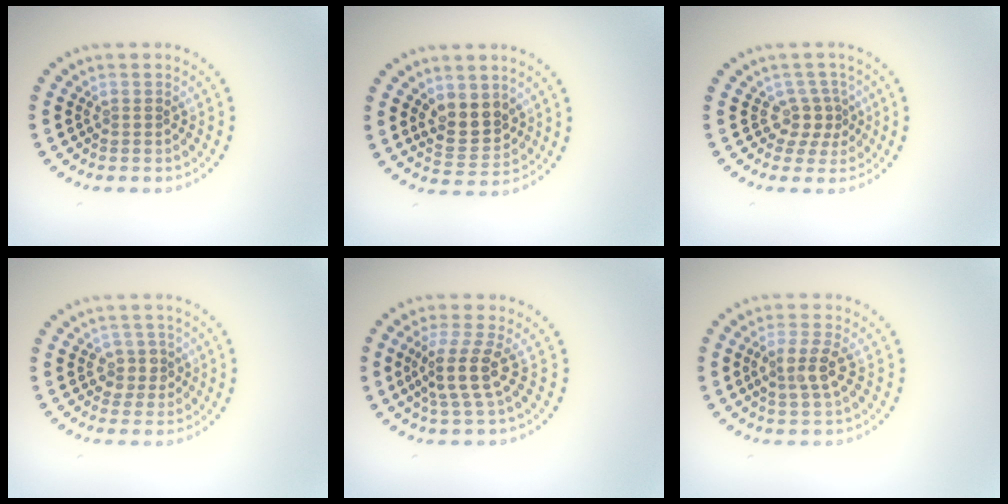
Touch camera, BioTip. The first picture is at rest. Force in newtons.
{"total": 3.4, "press": 3.2, "slide": 1.1}
{"total": 2.4, "press": 1.6, "slide": 1.8}
{"total": 1.8, "press": 1.7, "slide": 0.6}
{"total": 3.6, "press": 2.7, "slide": 2.3}
{"total": 2.8, "press": 2.6, "slide": 1.1}